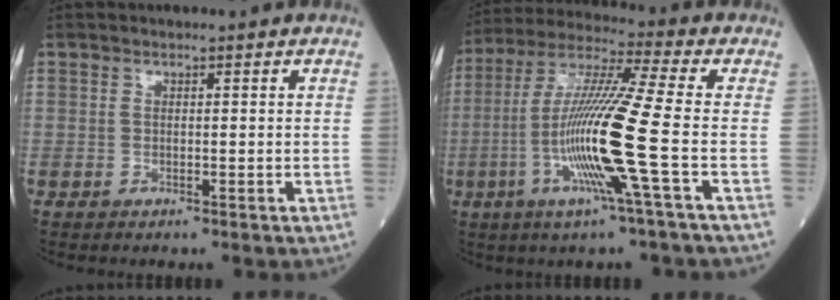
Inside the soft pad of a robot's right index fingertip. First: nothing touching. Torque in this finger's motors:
{"motor_torque": [1.40, -0.75, 1.06, 0.21]}